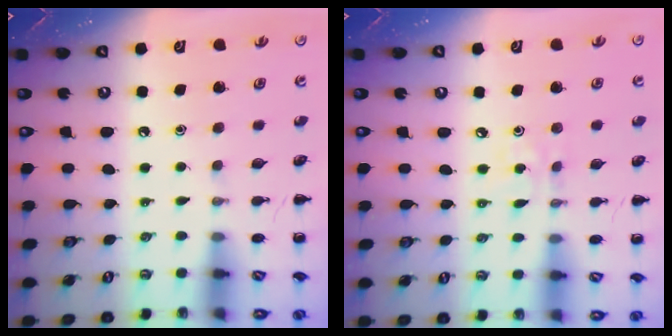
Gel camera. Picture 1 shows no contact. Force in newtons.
{"total": 2.6, "press": 2.5, "slide": 0.8}